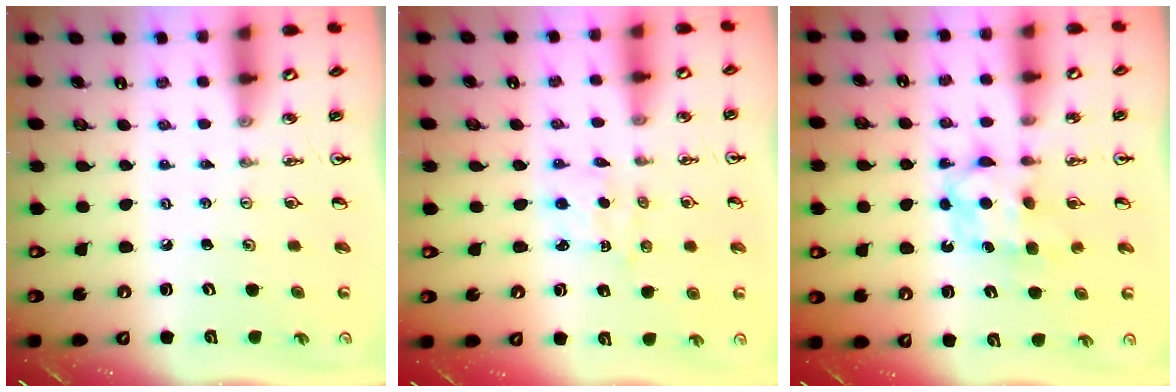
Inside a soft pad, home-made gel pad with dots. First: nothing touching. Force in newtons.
{"total": 1.6, "press": 1.5, "slide": 0.7}
{"total": 7.2, "press": 7.2, "slide": 0.4}